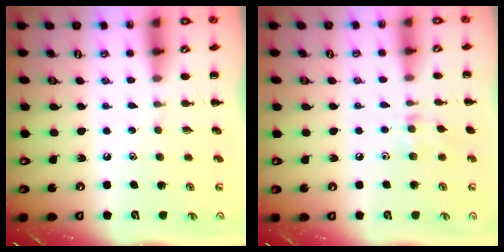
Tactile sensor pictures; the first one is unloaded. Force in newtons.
{"total": 6.8, "press": 6.6, "slide": 1.5}